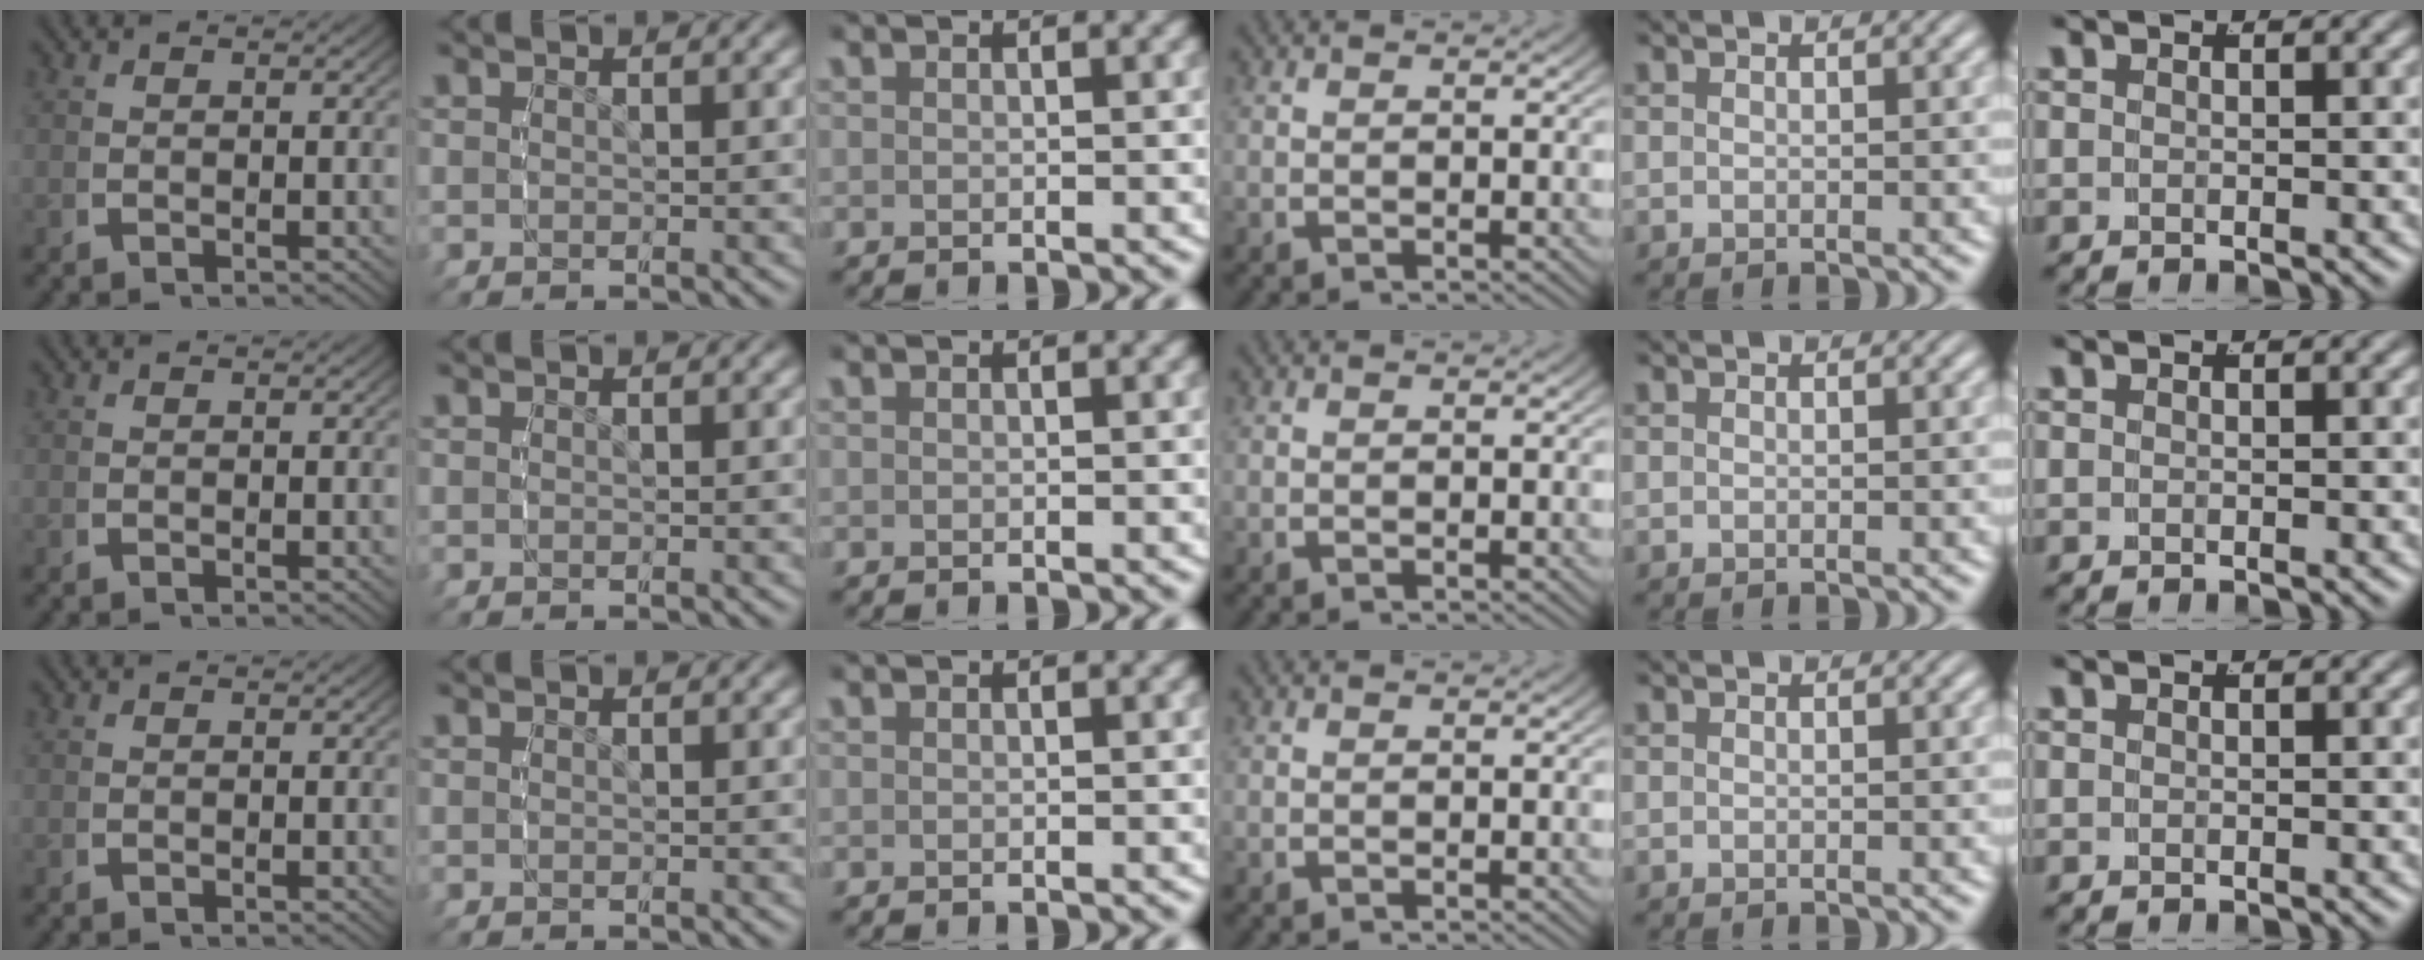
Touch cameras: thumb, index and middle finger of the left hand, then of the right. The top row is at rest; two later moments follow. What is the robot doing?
{"motion": "reach", "object": "jacket"}